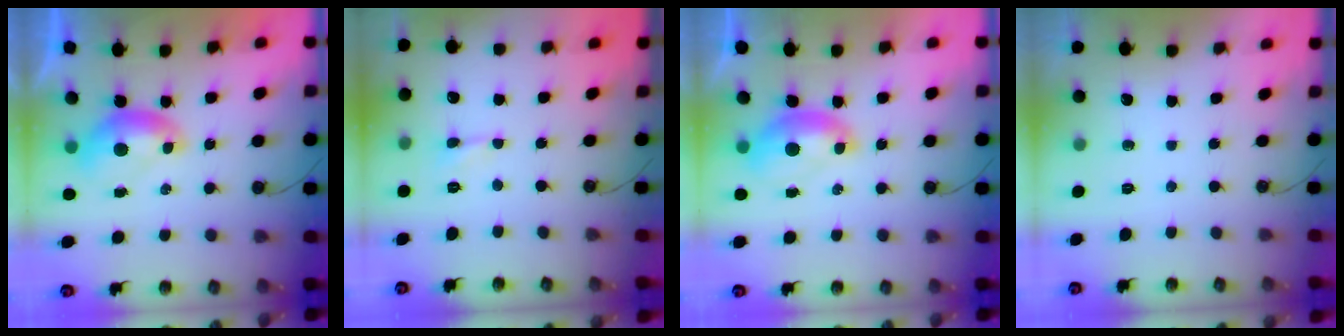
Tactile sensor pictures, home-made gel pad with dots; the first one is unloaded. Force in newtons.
{"total": 0.6, "press": 0.5, "slide": 0.3}
{"total": 1.4, "press": 1.2, "slide": 0.6}
{"total": 0.0}